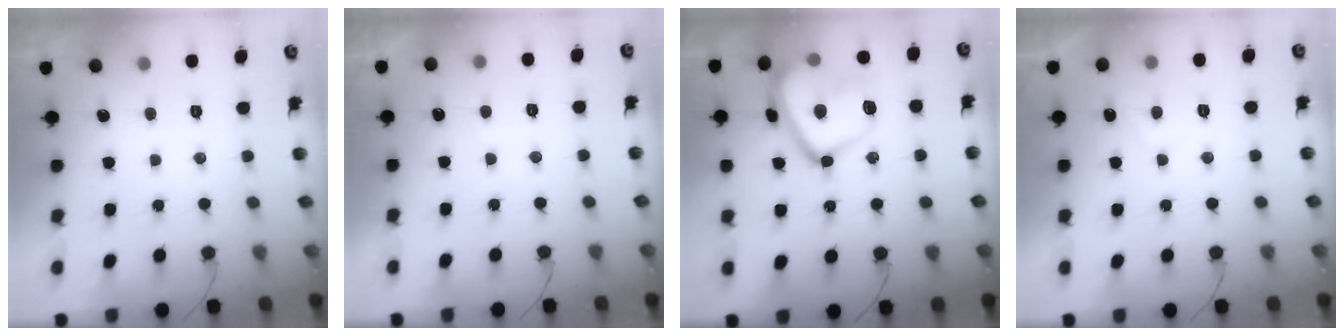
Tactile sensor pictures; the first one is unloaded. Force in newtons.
{"total": 1.7, "press": 1.6, "slide": 0.5}
{"total": 19.0, "press": 18.9, "slide": 1.5}
{"total": 2.3, "press": 2.3, "slide": 0.5}